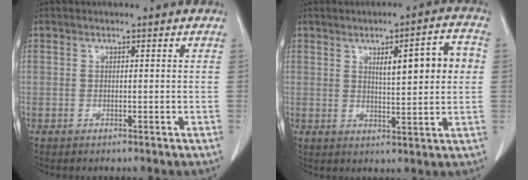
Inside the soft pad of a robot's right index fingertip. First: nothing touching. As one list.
[{"total": 8.6, "force": [1.9, 1.4, 8.3], "torque": [-0.122, 0.015, 0.031]}]